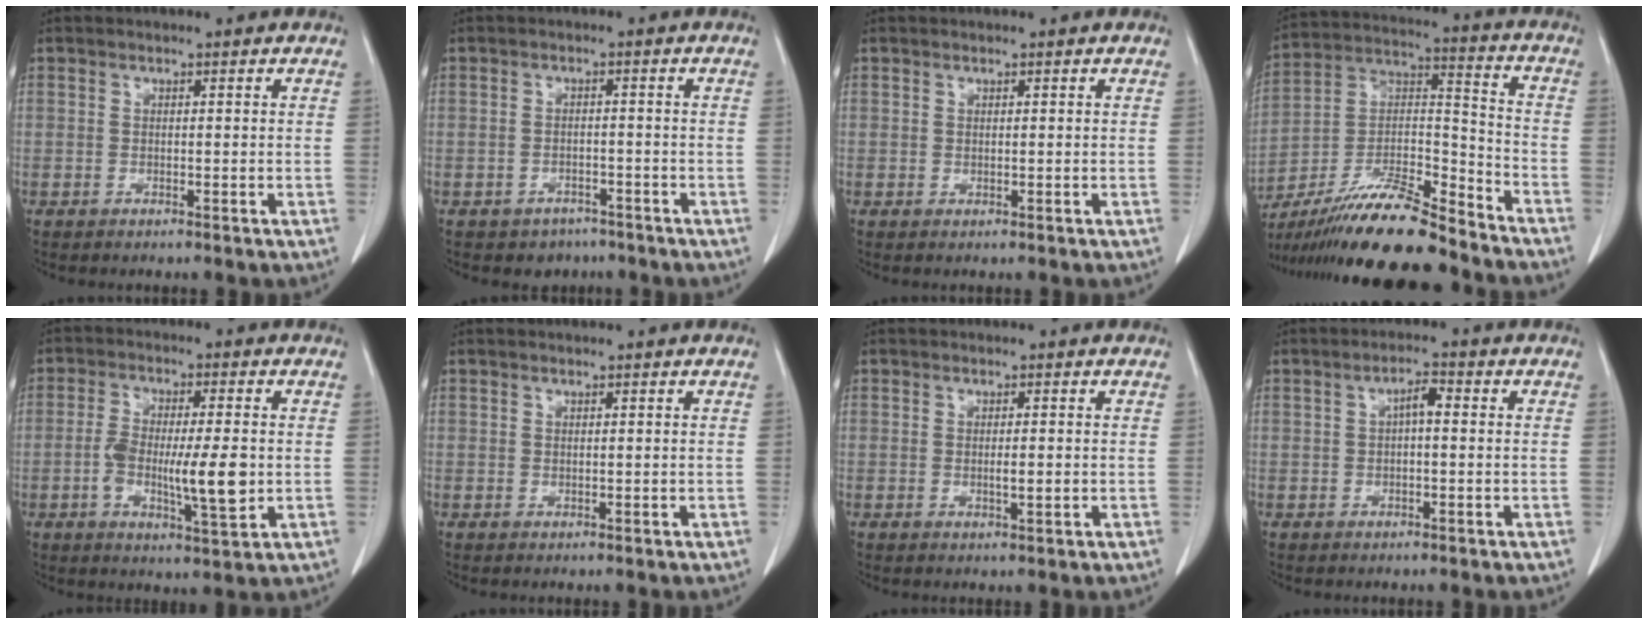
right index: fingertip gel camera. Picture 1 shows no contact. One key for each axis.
{"total": 4.0, "fx": -2.9, "fy": 2.7, "fz": 0.6, "tx": -0.011, "ty": 0.010, "tz": -0.037}
{"total": 0.0}
{"total": 19.3, "fx": -16.1, "fy": 2.2, "fz": 10.6, "tx": -0.220, "ty": -0.001, "tz": -0.293}
{"total": 10.2, "fx": -1.4, "fy": 2.3, "fz": 9.8, "tx": -0.176, "ty": -0.003, "tz": -0.022}
{"total": 0.0}
{"total": 2.0, "fx": -0.2, "fy": 0.4, "fz": 2.0, "tx": -0.036, "ty": -0.003, "tz": -0.002}
{"total": 3.2, "fx": 0.4, "fy": 1.0, "fz": 3.0, "tx": -0.053, "ty": 0.010, "tz": 0.005}